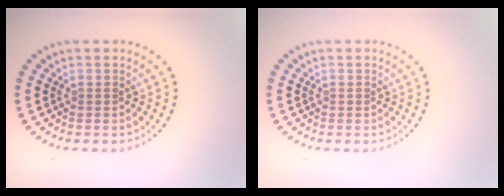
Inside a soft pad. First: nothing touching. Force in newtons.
{"total": 0.0}